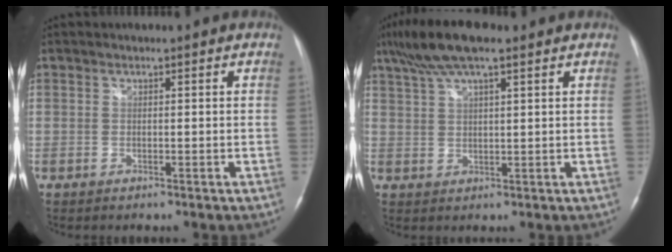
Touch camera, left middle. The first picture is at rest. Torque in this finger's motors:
{"motor_torque": [0.83, -0.68, 0.10, 0.05]}